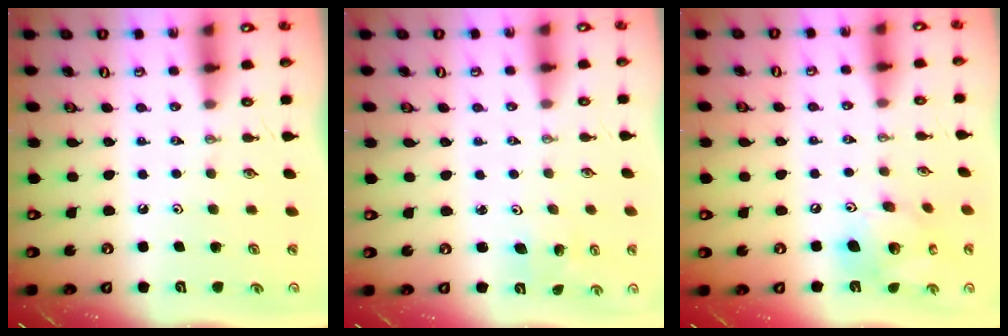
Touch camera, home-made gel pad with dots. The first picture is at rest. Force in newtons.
{"total": 2.7, "press": 2.7, "slide": 0.3}
{"total": 16.8, "press": 16.4, "slide": 3.3}